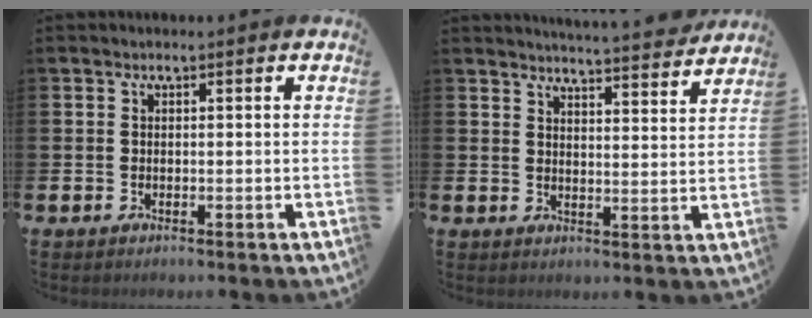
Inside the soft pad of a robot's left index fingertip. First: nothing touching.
{"total": 5.1, "force": [5.0, -0.5, 0.5], "torque": [-0.013, -0.039, 0.086]}